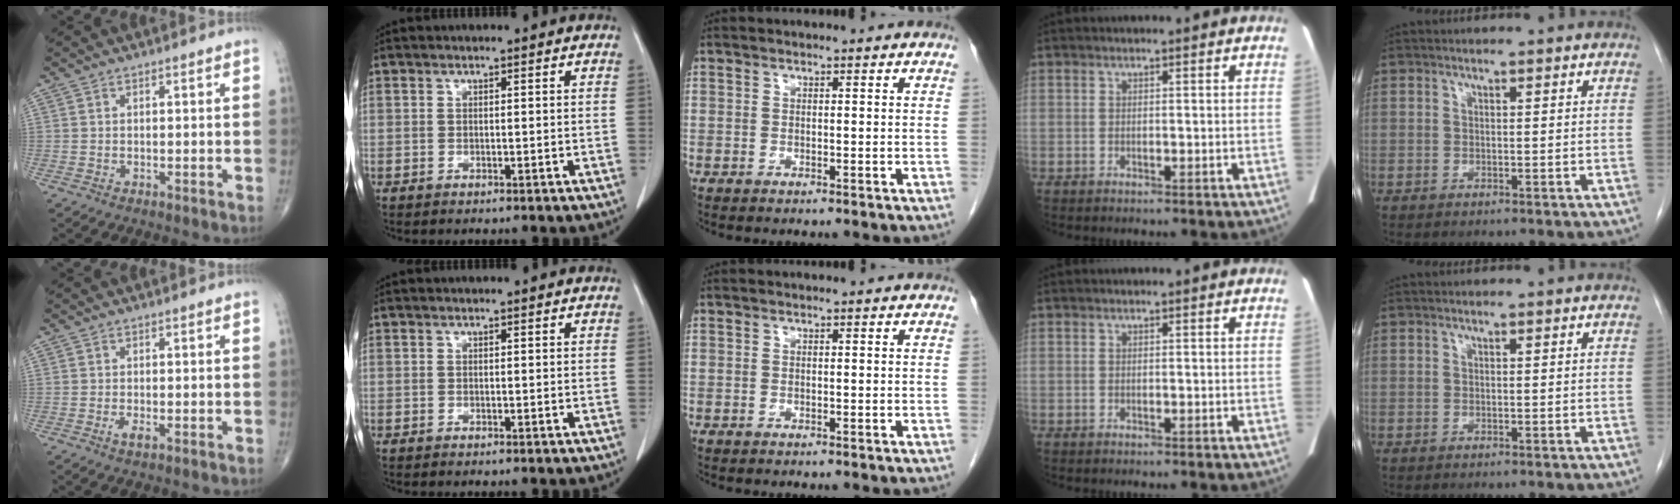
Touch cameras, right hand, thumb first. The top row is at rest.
{"thumb": {"total": 1.5, "force": [-0.7, 0.5, 1.3], "torque": [-0.027, -0.004, -0.015]}}